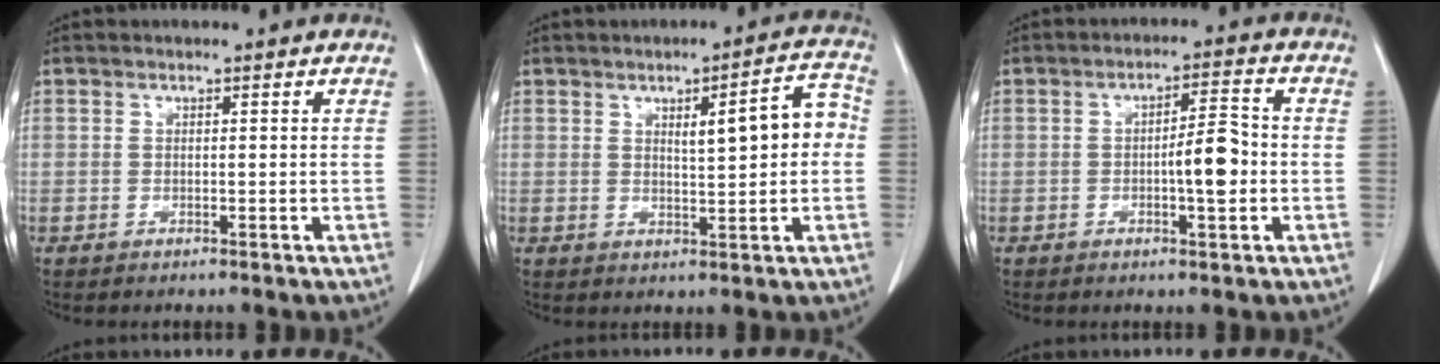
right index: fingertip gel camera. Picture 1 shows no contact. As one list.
[{"total": 7.3, "force": [0.8, 1.5, 7.0], "torque": [-0.096, 0.023, 0.014]}, {"total": 5.9, "force": [-1.0, 1.1, 5.7], "torque": [-0.091, 0.008, -0.015]}]